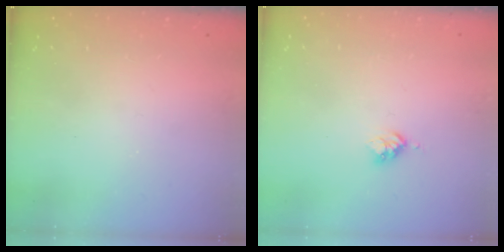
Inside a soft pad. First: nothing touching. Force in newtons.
{"total": 3.0, "press": 2.9, "slide": 0.4}